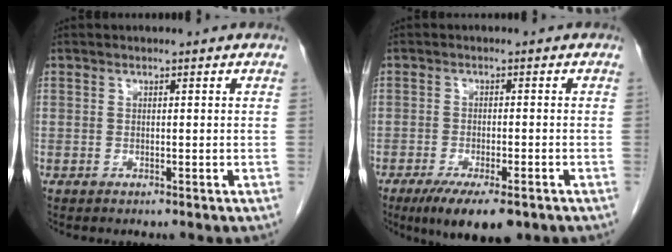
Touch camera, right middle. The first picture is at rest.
{"total": 9.0, "force": [-6.1, 2.3, 6.3], "torque": [-0.098, -0.019, -0.092]}